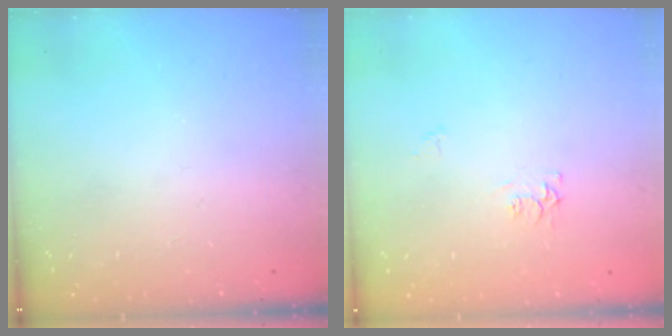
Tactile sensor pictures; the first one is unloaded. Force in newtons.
{"total": 5.0, "press": 5.0, "slide": 0.7}